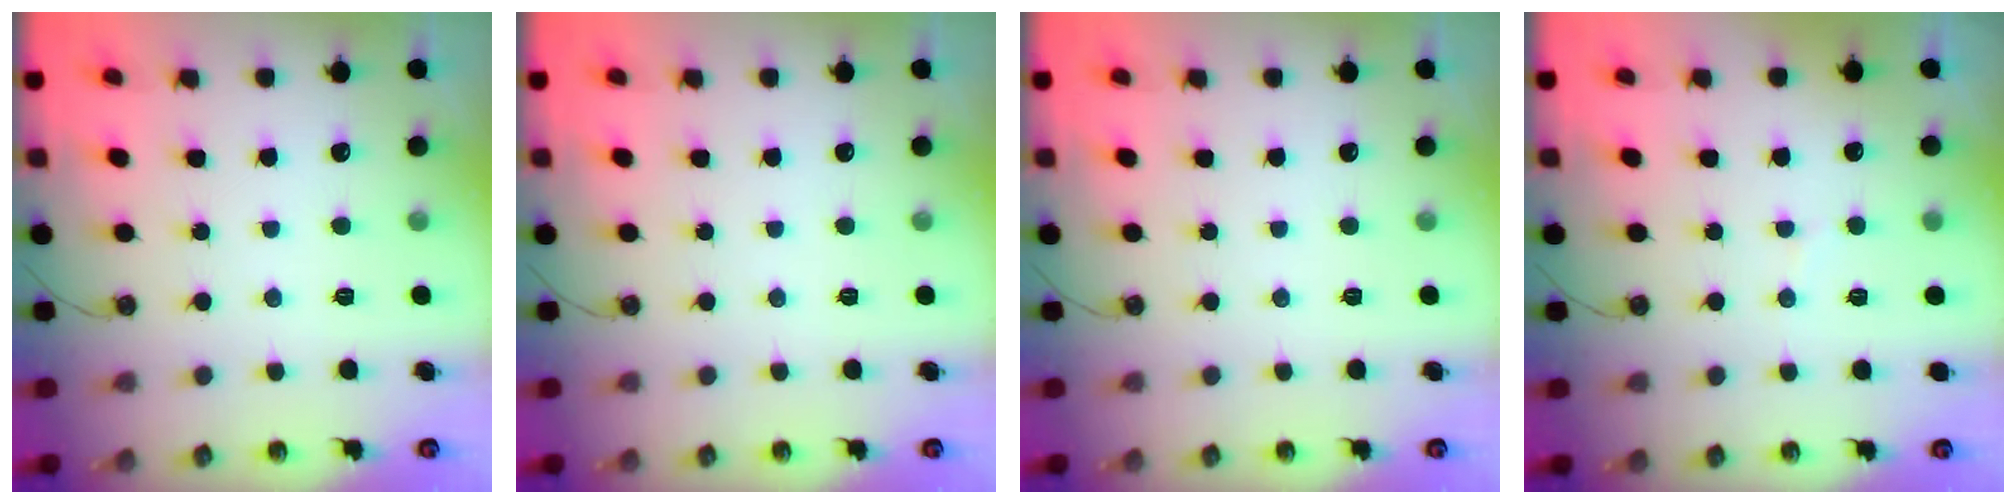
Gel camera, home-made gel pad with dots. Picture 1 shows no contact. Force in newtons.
{"total": 0.0}
{"total": 0.0}
{"total": 2.9, "press": 2.7, "slide": 1.1}